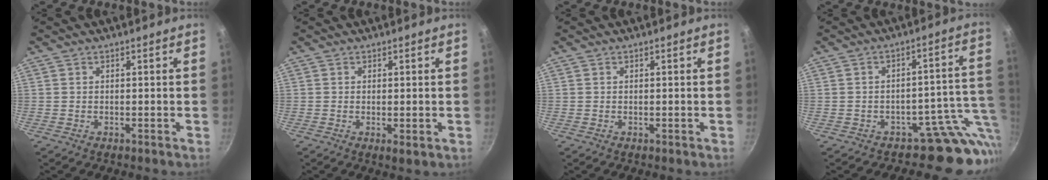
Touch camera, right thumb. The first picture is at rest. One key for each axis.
{"total": 1.9, "fx": -0.3, "fy": 0.5, "fz": 1.8, "tx": -0.031, "ty": -0.009, "tz": -0.003}
{"total": 0.0}
{"total": 10.6, "fx": -3.2, "fy": 7.6, "fz": 6.7, "tx": -0.015, "ty": 0.032, "tz": -0.045}